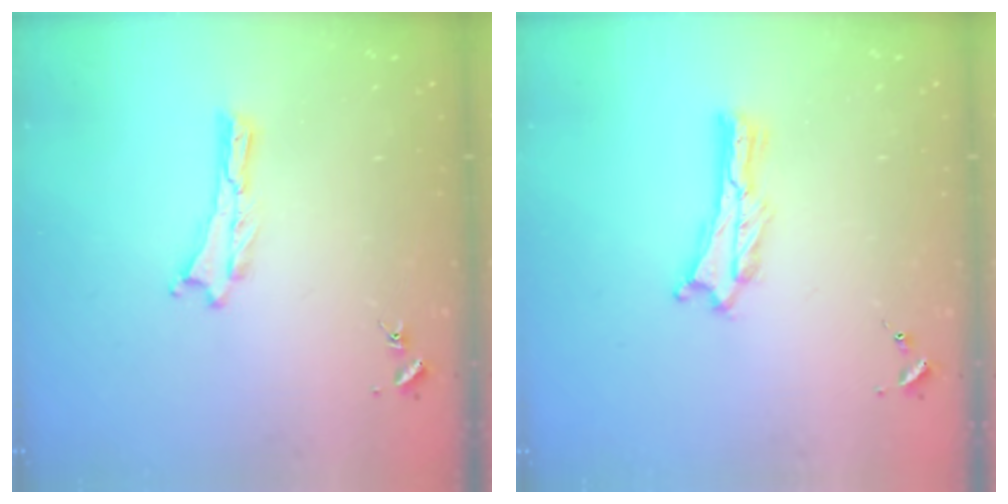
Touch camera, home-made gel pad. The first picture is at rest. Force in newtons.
{"total": 0.8, "press": 0.7, "slide": 0.2}